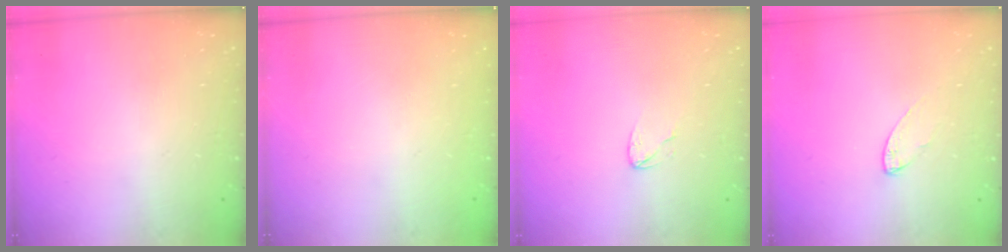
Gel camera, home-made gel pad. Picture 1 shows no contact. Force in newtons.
{"total": 0.0}
{"total": 3.7, "press": 3.7, "slide": 0.3}
{"total": 4.6, "press": 4.5, "slide": 0.5}